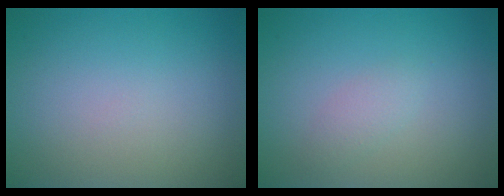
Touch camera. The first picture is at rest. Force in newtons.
{"total": 1.3, "press": 1.3, "slide": 0.1}